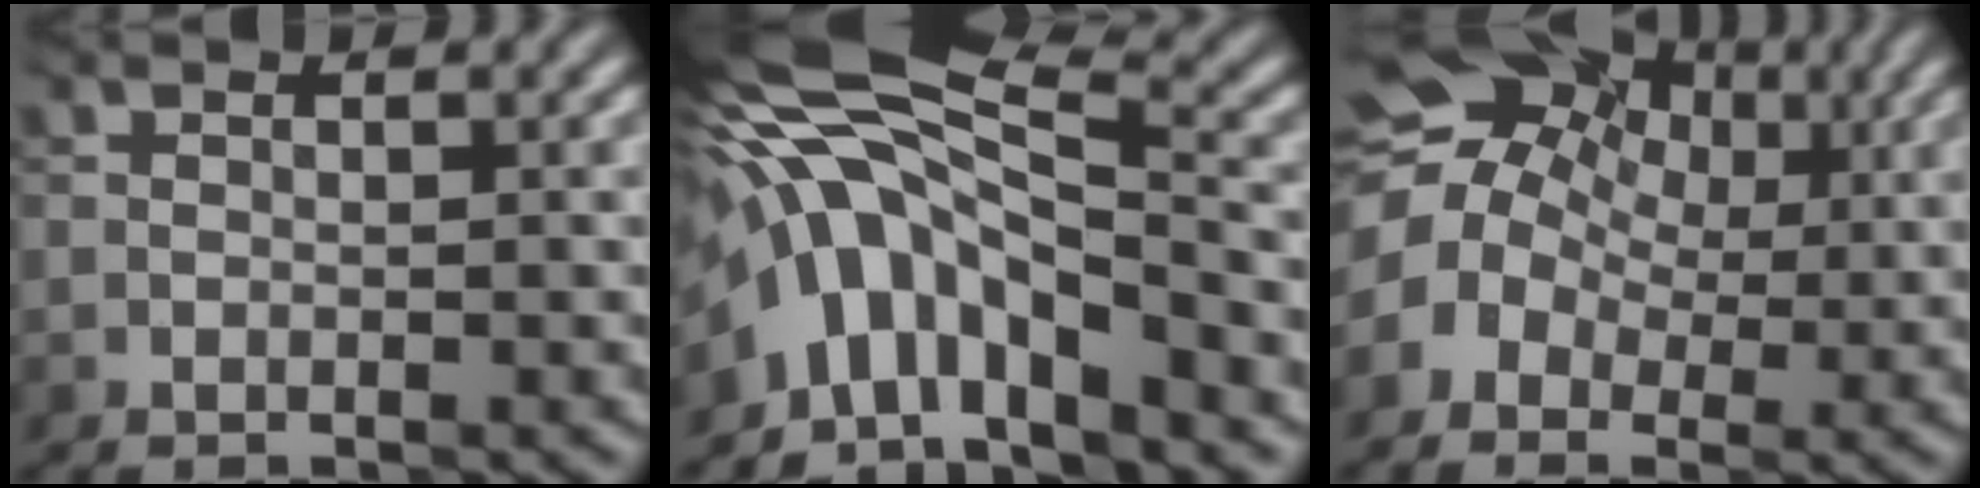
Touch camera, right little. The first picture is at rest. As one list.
[{"total": 9.7, "force": [-3.3, 3.9, 8.3], "torque": [-0.132, 0.020, -0.062]}, {"total": 8.9, "force": [2.0, 7.2, 5.0], "torque": [-0.084, 0.024, 0.009]}]